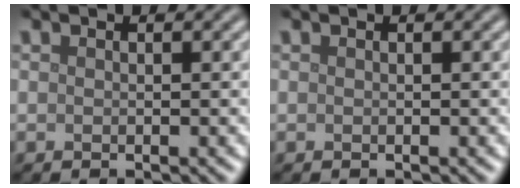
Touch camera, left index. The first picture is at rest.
{"total": 0.0}